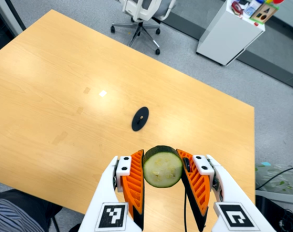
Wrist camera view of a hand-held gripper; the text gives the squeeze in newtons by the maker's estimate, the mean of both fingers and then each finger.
{"total": 12.3, "left": 11.5, "right": 13.2}